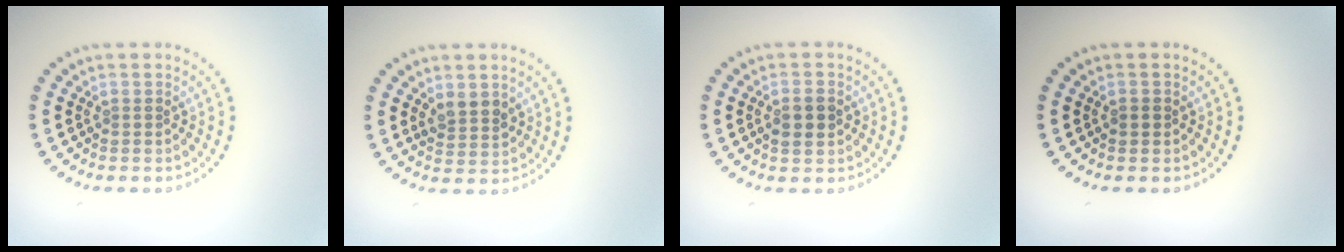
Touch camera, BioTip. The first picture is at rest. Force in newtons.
{"total": 2.1, "press": 2.0, "slide": 0.8}
{"total": 2.2, "press": 2.2, "slide": 0.1}
{"total": 0.8, "press": 0.8, "slide": 0.1}